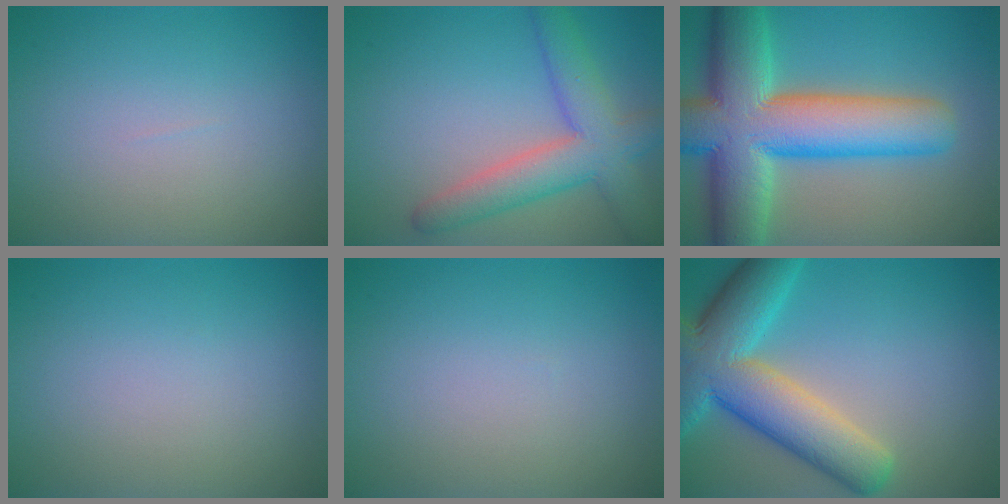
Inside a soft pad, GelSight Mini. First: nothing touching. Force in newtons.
{"total": 6.3, "press": 6.3, "slide": 0.3}
{"total": 14.4, "press": 14.3, "slide": 0.7}
{"total": 0.0}
{"total": 0.0}
{"total": 10.4, "press": 10.4, "slide": 0.7}